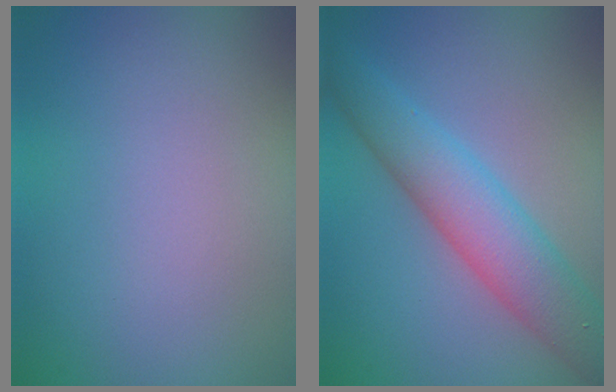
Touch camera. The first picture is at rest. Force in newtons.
{"total": 6.0, "press": 6.0, "slide": 0.1}